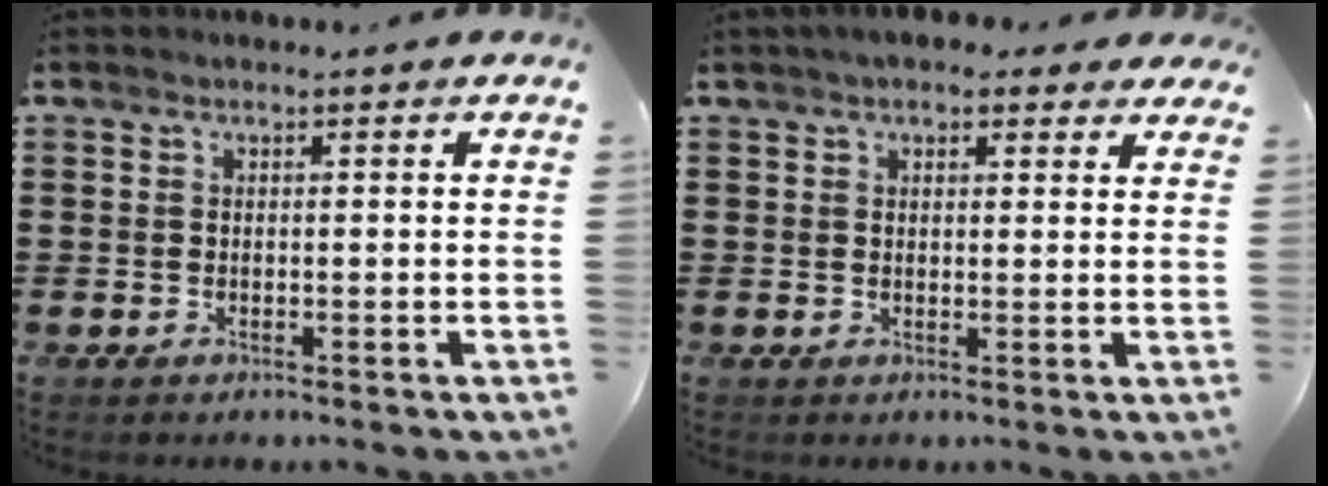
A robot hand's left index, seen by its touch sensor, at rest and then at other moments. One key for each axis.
{"total": 3.3, "fx": 2.6, "fy": 1.7, "fz": 1.2, "tx": -0.025, "ty": 0.000, "tz": 0.044}